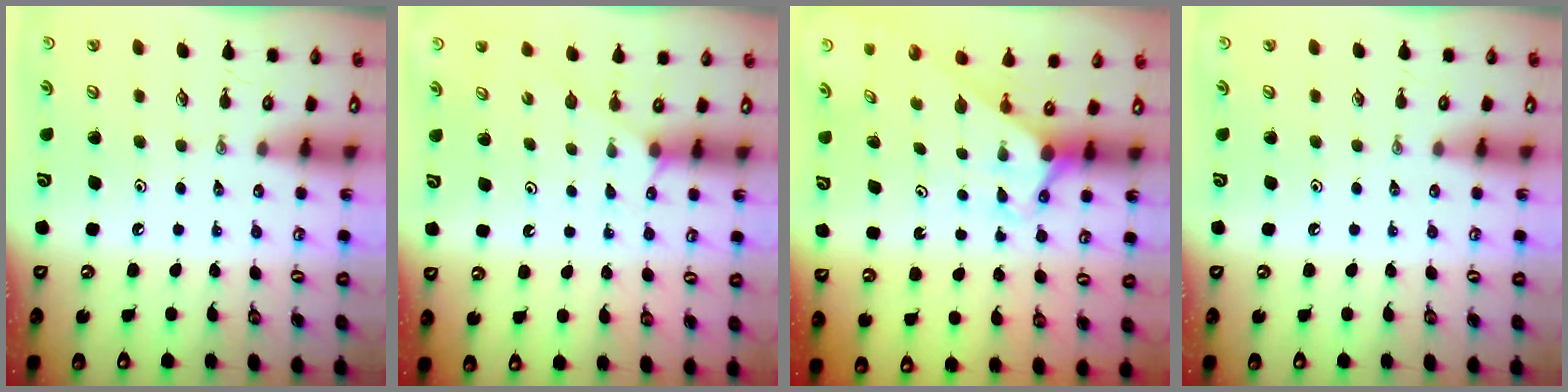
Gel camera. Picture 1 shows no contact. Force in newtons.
{"total": 2.6, "press": 2.5, "slide": 0.5}
{"total": 2.8, "press": 2.8, "slide": 0.0}
{"total": 0.0}